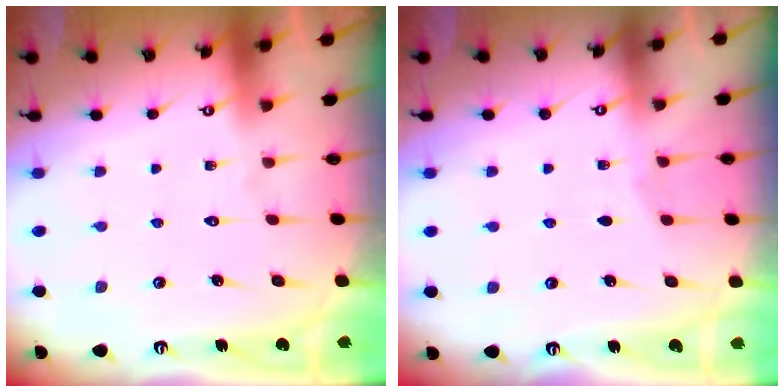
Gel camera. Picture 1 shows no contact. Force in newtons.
{"total": 2.5, "press": 2.5, "slide": 0.4}